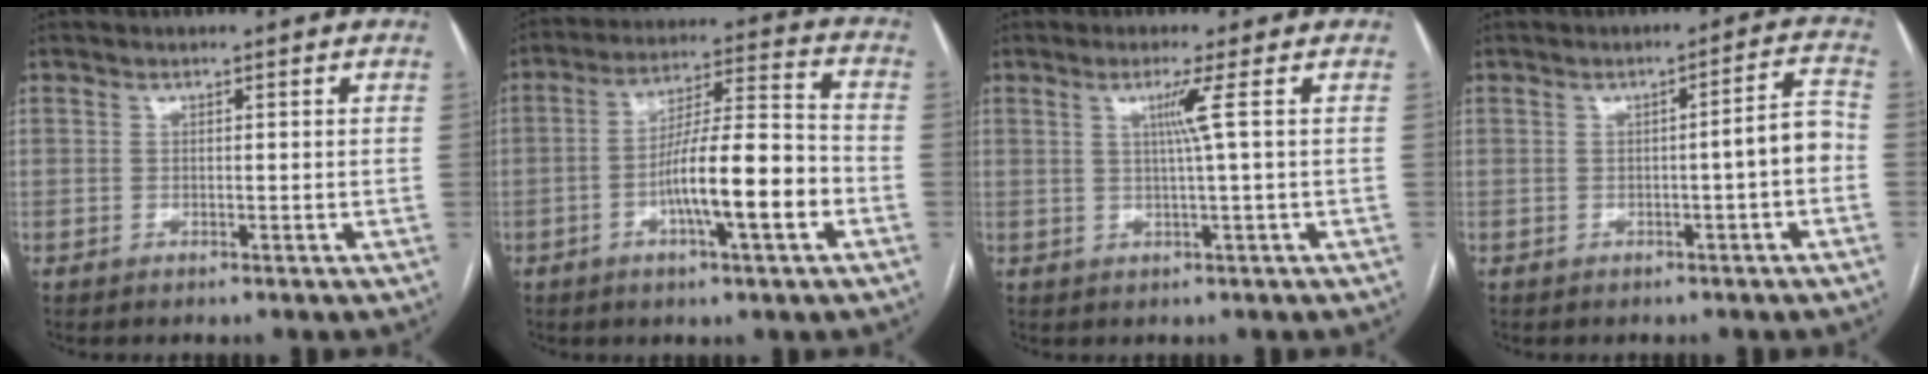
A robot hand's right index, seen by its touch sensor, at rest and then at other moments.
{"total": 13.0, "force": [-4.2, 1.2, 12.2], "torque": [-0.210, 0.010, -0.068]}
{"total": 3.2, "force": [0.7, -1.3, 2.8], "torque": [-0.055, -0.003, 0.017]}
{"total": 4.2, "force": [-1.1, 0.1, 4.1], "torque": [-0.049, 0.015, -0.015]}